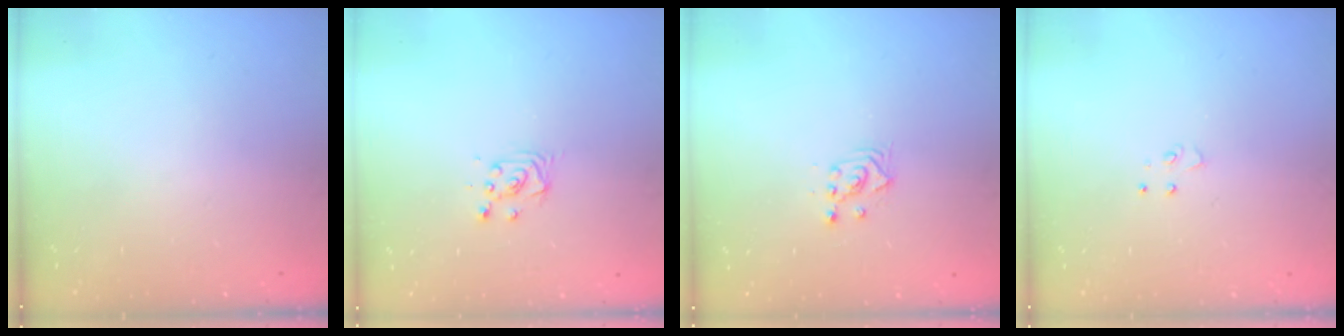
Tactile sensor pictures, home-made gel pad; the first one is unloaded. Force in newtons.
{"total": 3.8, "press": 3.7, "slide": 0.5}
{"total": 2.3, "press": 2.3, "slide": 0.2}
{"total": 4.1, "press": 4.1, "slide": 0.5}